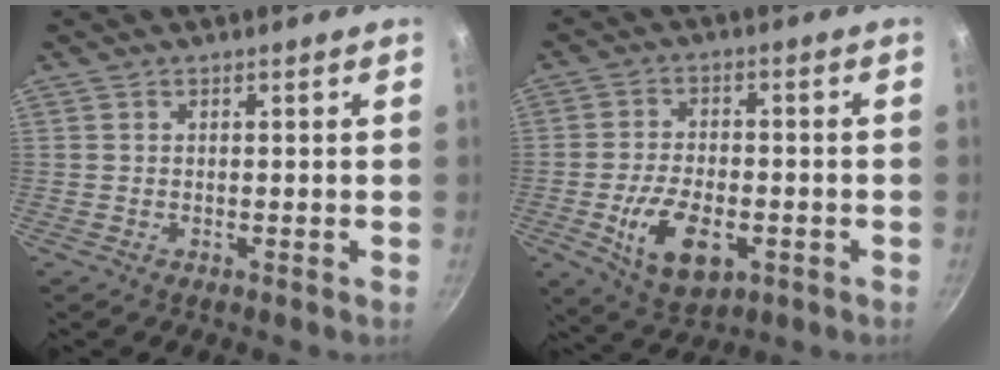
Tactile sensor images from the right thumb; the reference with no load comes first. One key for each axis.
{"total": 11.8, "fx": -3.6, "fy": 6.6, "fz": 9.1, "tx": -0.151, "ty": 0.009, "tz": -0.053}